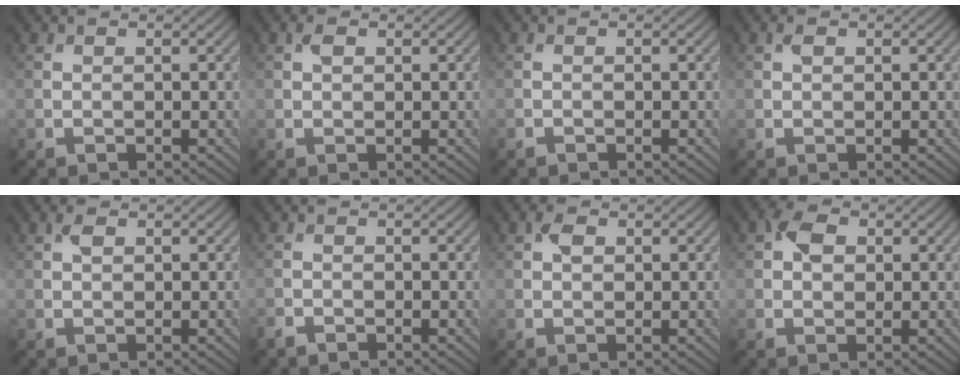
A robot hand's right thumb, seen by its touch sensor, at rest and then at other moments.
{"total": 1.1, "force": [0.4, 0.7, 0.7], "torque": [-0.015, 0.002, 0.007]}
{"total": 0.6, "force": [-0.6, 0.2, 0.0], "torque": [-0.001, -0.004, -0.010]}
{"total": 0.8, "force": [0.3, 0.5, 0.5], "torque": [-0.011, 0.001, 0.006]}
{"total": 1.1, "force": [0.5, 0.6, 0.8], "torque": [-0.018, 0.001, 0.009]}
{"total": 1.2, "force": [-1.1, 0.5, 0.2], "torque": [-0.007, -0.003, -0.024]}
{"total": 1.6, "force": [0.5, 1.1, 1.0], "torque": [-0.020, 0.003, 0.006]}
{"total": 3.1, "force": [0.8, 2.3, 2.0], "torque": [-0.038, 0.007, 0.007]}